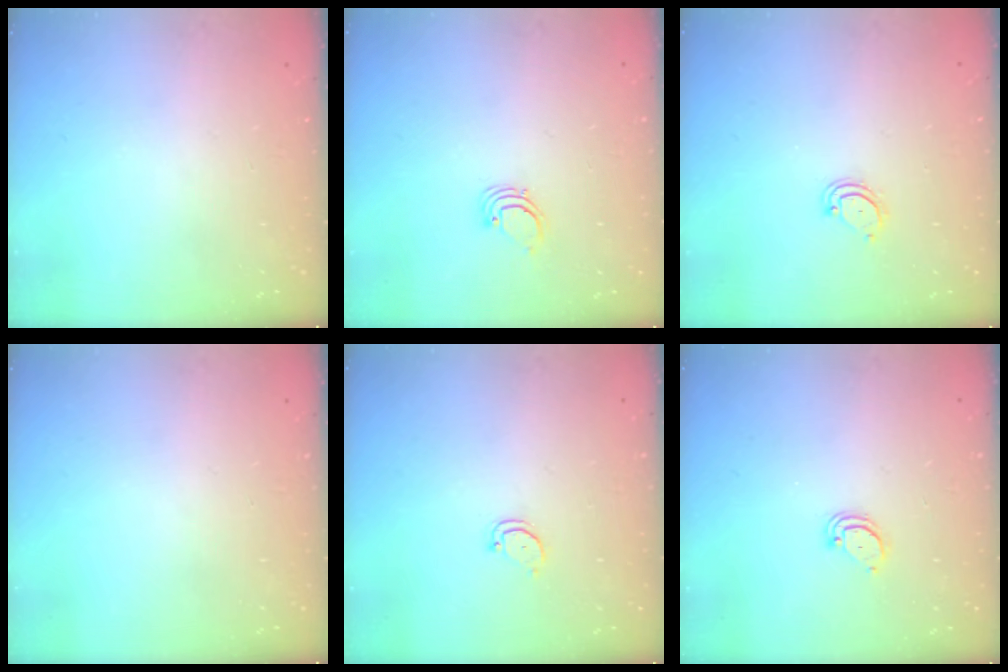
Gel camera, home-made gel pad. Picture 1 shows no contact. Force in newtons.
{"total": 1.9, "press": 1.9, "slide": 0.1}
{"total": 3.5, "press": 3.5, "slide": 0.3}
{"total": 0.0}
{"total": 2.5, "press": 2.5, "slide": 0.3}
{"total": 2.6, "press": 2.6, "slide": 0.2}